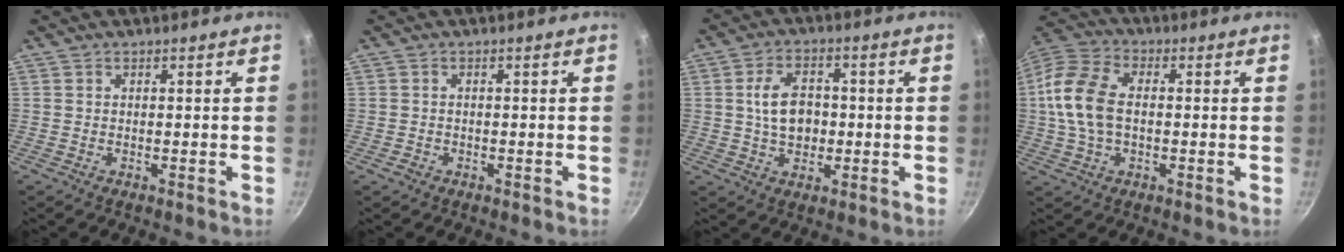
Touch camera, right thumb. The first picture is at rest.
{"total": 1.1, "force": [-0.6, 0.9, 0.3], "torque": [-0.007, 0.006, -0.007]}
{"total": 8.7, "force": [0.1, 6.0, 6.4], "torque": [-0.087, 0.011, -0.001]}
{"total": 12.8, "force": [0.1, 8.0, 10.0], "torque": [-0.194, 0.025, -0.011]}